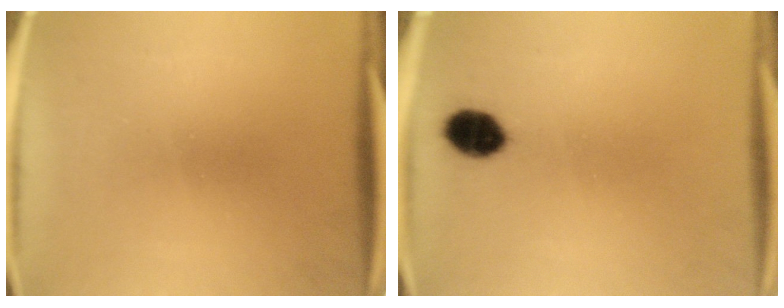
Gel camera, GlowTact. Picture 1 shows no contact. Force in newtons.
{"total": 6.3}